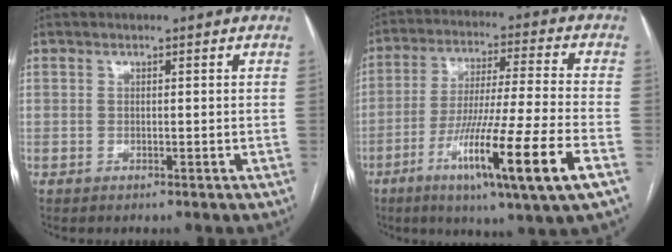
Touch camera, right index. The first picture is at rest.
{"total": 18.0, "force": [-7.8, -0.8, 16.2], "torque": [-0.290, -0.035, -0.134]}